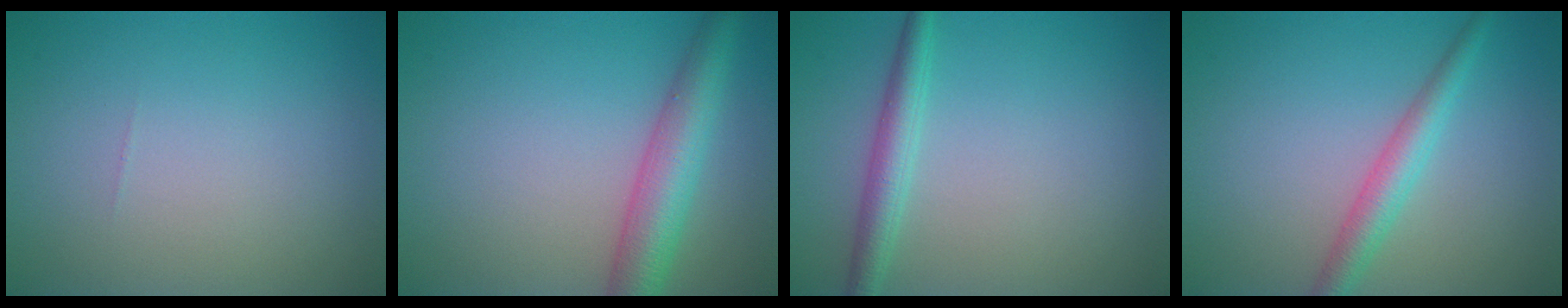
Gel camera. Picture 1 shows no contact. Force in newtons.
{"total": 5.4, "press": 5.3, "slide": 0.2}
{"total": 2.6, "press": 2.6, "slide": 0.1}
{"total": 2.9, "press": 2.9, "slide": 0.1}